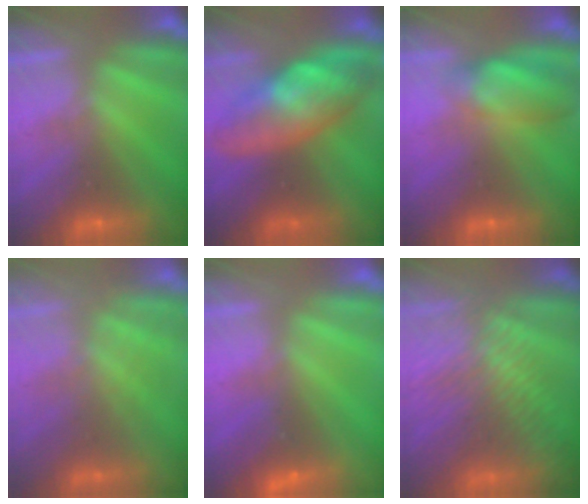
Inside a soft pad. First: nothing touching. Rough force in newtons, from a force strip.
{"total": 7.5}
{"total": 7.5}
{"total": 3.0}
{"total": 2.4}
{"total": 8.3}